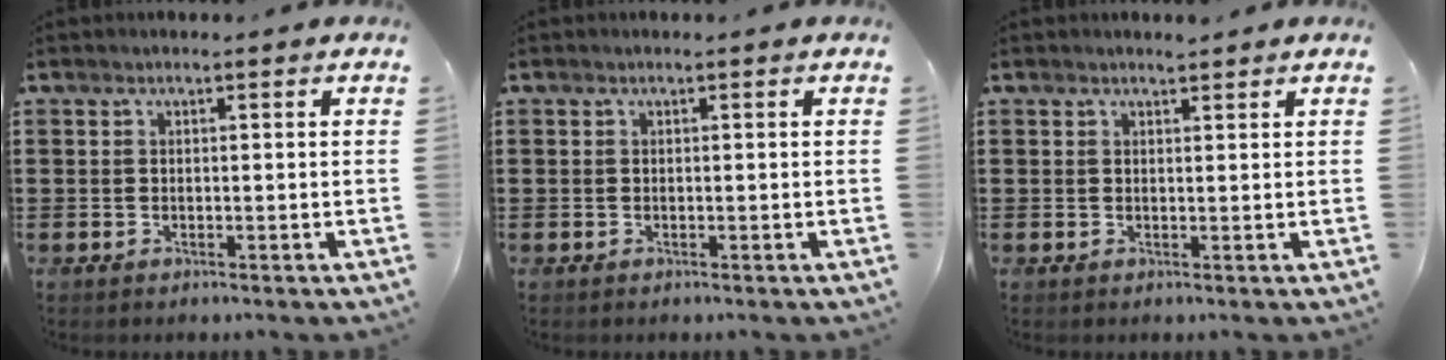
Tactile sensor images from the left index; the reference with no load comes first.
{"total": 0.0}
{"total": 1.3, "force": [1.3, 0.1, 0.2], "torque": [-0.006, 0.000, 0.024]}